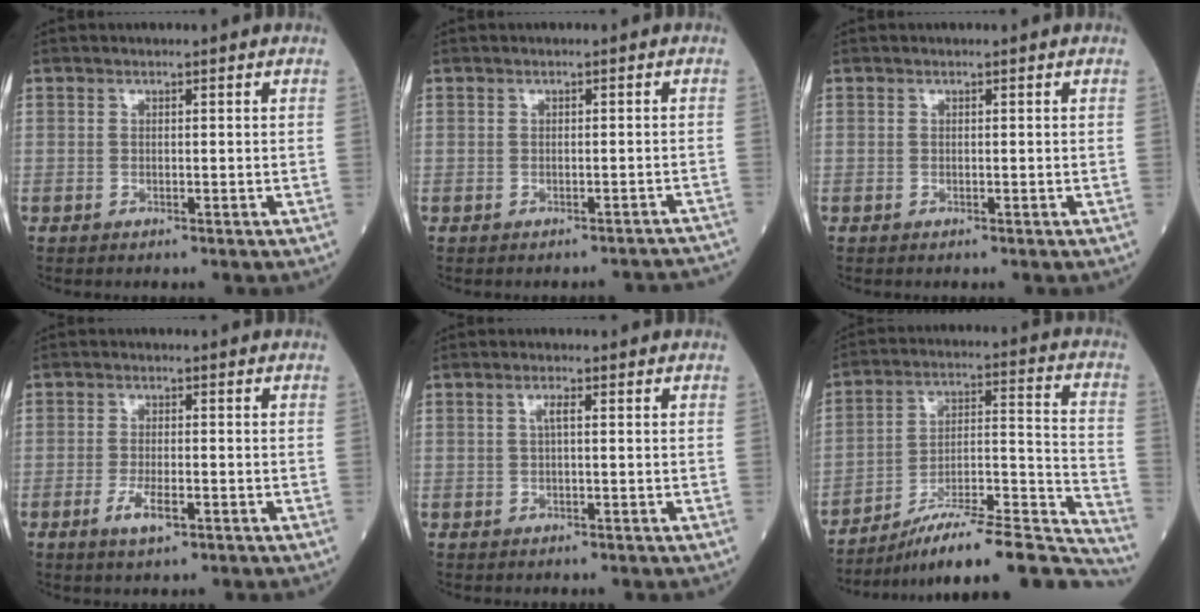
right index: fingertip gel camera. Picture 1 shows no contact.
{"total": 5.8, "force": [-5.7, 0.8, 0.6], "torque": [0.004, 0.006, -0.050]}
{"total": 0.0}
{"total": 3.8, "force": [-1.7, 1.0, 3.3], "torque": [-0.067, -0.003, -0.030]}
{"total": 1.4, "force": [0.3, 0.1, 1.4], "torque": [-0.027, 0.003, 0.004]}
{"total": 23.4, "force": [-20.8, 1.7, 10.6], "torque": [-0.112, 0.022, -0.319]}